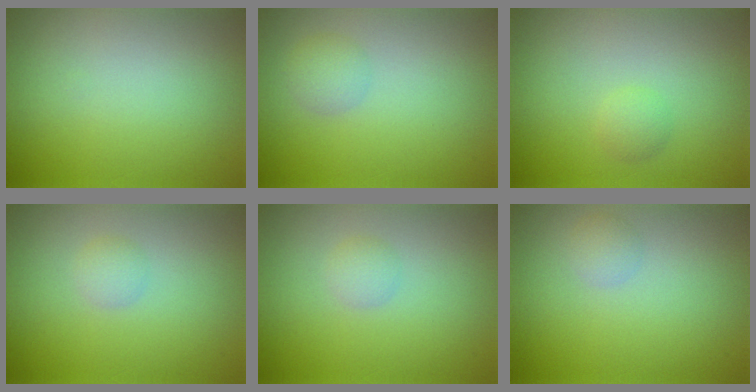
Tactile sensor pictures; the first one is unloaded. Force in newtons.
{"total": 1.5, "press": 1.5, "slide": 0.0}
{"total": 1.1, "press": 1.1, "slide": 0.1}
{"total": 1.2, "press": 1.2, "slide": 0.0}
{"total": 1.2, "press": 1.2, "slide": 0.0}
{"total": 1.1, "press": 1.1, "slide": 0.1}